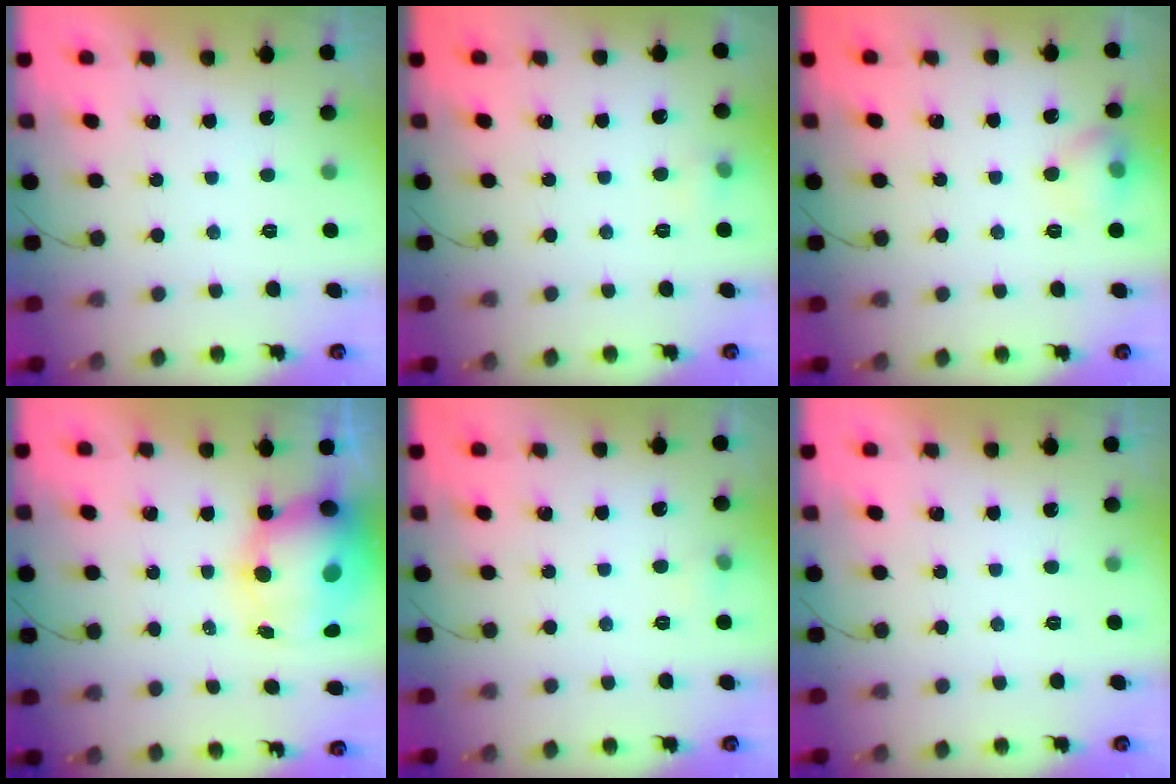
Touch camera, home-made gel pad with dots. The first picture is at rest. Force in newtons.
{"total": 7.9, "press": 4.1, "slide": 6.8}
{"total": 10.3, "press": 7.5, "slide": 7.0}
{"total": 12.2, "press": 11.8, "slide": 3.0}
{"total": 4.0, "press": 3.7, "slide": 1.6}
{"total": 0.0}